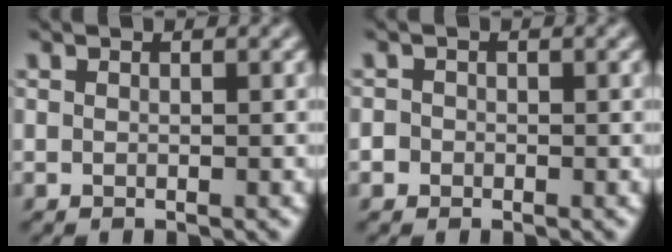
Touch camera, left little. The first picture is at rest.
{"total": 1.9, "force": [-0.7, 1.7, 0.4], "torque": [0.002, 0.010, -0.023]}